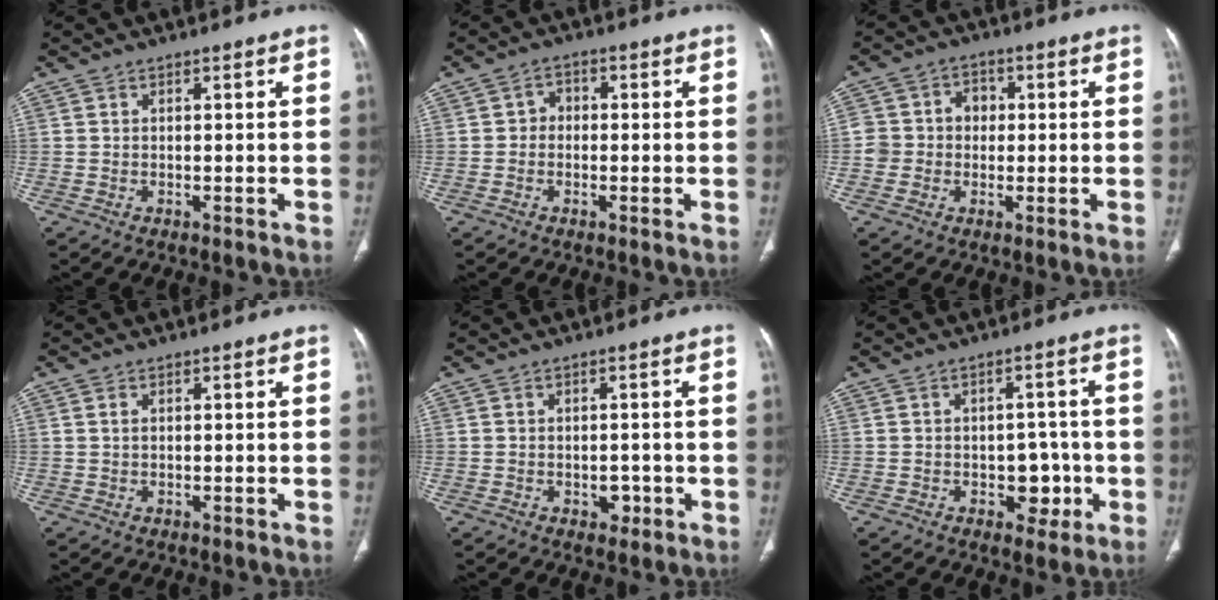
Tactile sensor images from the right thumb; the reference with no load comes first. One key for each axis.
{"total": 2.6, "fx": -0.3, "fy": 2.2, "fz": 1.3, "tx": -0.005, "ty": 0.012, "tz": -0.015}
{"total": 6.8, "fx": -0.1, "fy": 6.3, "fz": 2.4, "tx": -0.011, "ty": 0.024, "tz": -0.005}
{"total": 1.1, "fx": 0.4, "fy": 0.6, "fz": 0.8, "tx": -0.019, "ty": 0.003, "tz": 0.011}
{"total": 2.5, "fx": -0.9, "fy": 1.9, "fz": 1.4, "tx": -0.006, "ty": 0.004, "tz": -0.009}
{"total": 5.9, "fx": -1.7, "fy": 4.1, "fz": 3.8, "tx": -0.016, "ty": 0.014, "tz": -0.018}